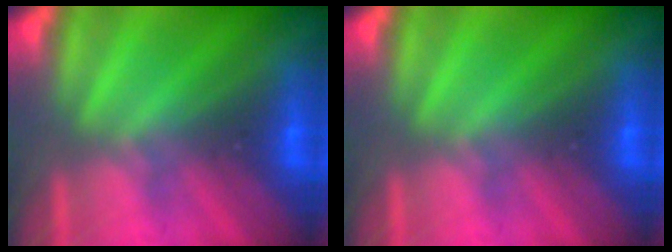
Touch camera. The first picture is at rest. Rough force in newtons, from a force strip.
{"total": 0.0}